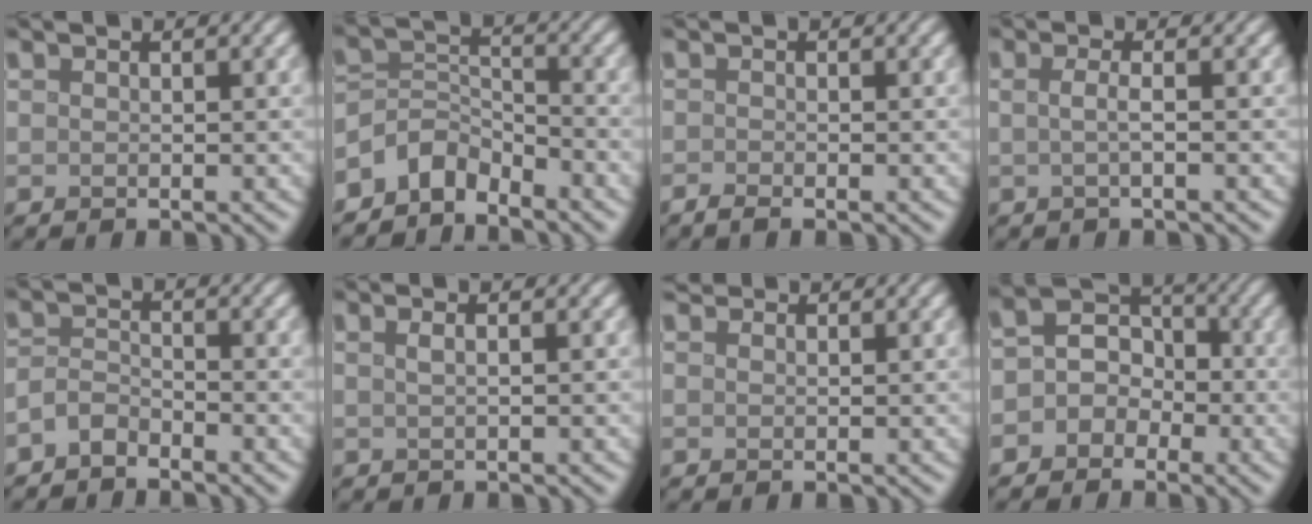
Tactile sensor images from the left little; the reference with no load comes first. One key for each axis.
{"total": 4.1, "fx": -3.3, "fy": 2.0, "fz": 1.3, "tx": -0.017, "ty": 0.007, "tz": -0.074}
{"total": 1.0, "fx": -0.8, "fy": 0.1, "fz": 0.7, "tx": -0.012, "ty": -0.007, "tz": -0.017}
{"total": 1.8, "fx": -0.1, "fy": 0.5, "fz": 1.7, "tx": -0.028, "ty": -0.001, "tz": -0.007}
{"total": 2.1, "fx": -1.7, "fy": 0.8, "fz": 0.9, "tx": -0.020, "ty": 0.005, "tz": -0.041}
{"total": 1.7, "fx": 0.5, "fy": 0.8, "fz": 1.5, "tx": -0.015, "ty": -0.001, "tz": -0.003}
{"total": 1.0, "fx": 0.9, "fy": 0.3, "fz": 0.2, "tx": -0.007, "ty": -0.002, "tz": 0.011}
{"total": 4.2, "fx": -1.2, "fy": 3.6, "fz": 1.9, "tx": 0.001, "ty": 0.013, "tz": -0.034}